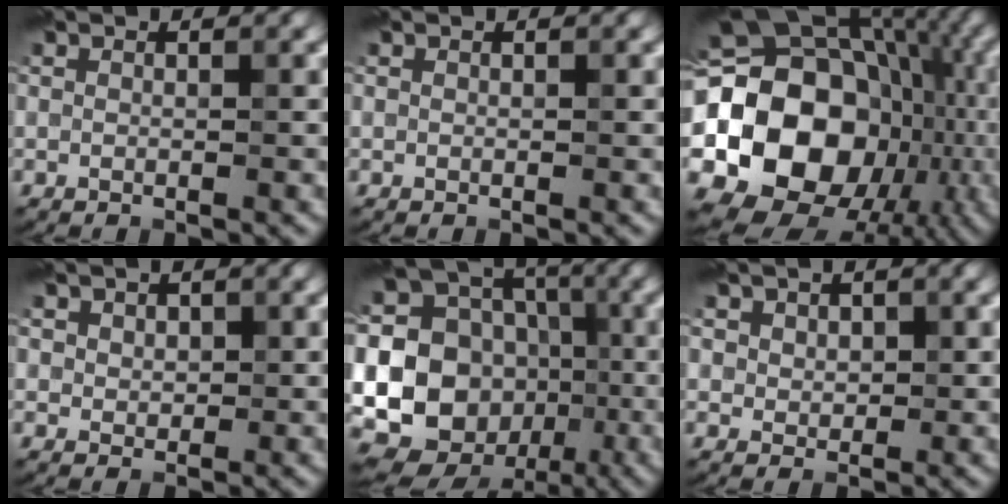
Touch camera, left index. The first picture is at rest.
{"total": 0.0}
{"total": 21.0, "force": [-2.1, 17.3, 11.7], "torque": [-0.207, -0.019, -0.052]}
{"total": 1.5, "force": [0.9, 1.2, 0.4], "torque": [-0.009, -0.005, 0.020]}
{"total": 20.7, "force": [-1.8, 19.0, 8.2], "torque": [-0.189, 0.012, -0.067]}
{"total": 2.1, "force": [1.3, 1.5, 0.7], "torque": [-0.019, -0.003, 0.027]}